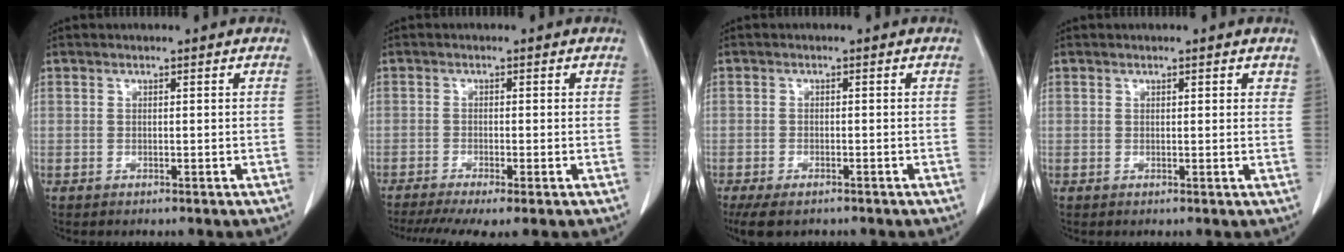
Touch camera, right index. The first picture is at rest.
{"total": 7.5, "force": [-5.3, 0.9, 5.3], "torque": [-0.086, -0.012, -0.088]}
{"total": 5.2, "force": [-3.9, 2.0, 2.9], "torque": [-0.051, -0.012, -0.058]}
{"total": 1.6, "force": [1.1, 0.6, 0.9], "torque": [-0.006, -0.001, 0.010]}